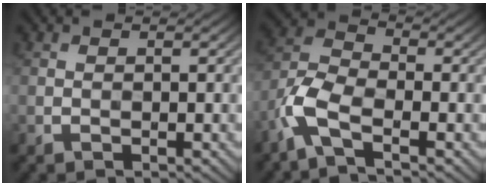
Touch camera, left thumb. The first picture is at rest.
{"total": 6.3, "force": [-3.6, 2.3, 4.7], "torque": [-0.112, 0.000, -0.094]}